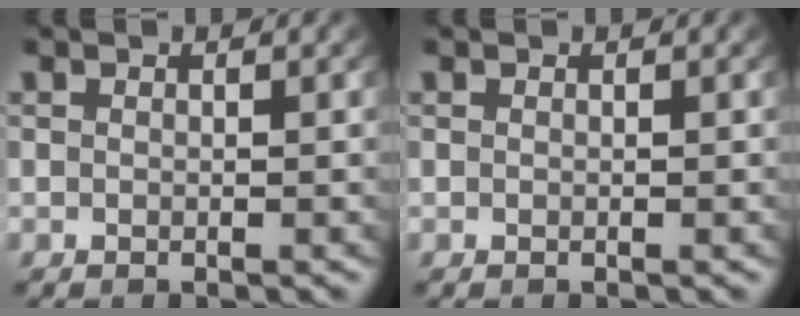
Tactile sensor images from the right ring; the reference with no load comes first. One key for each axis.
{"total": 0.0}